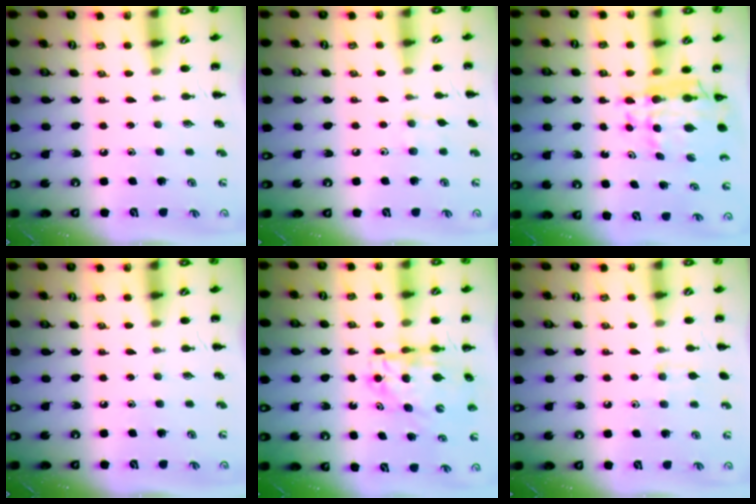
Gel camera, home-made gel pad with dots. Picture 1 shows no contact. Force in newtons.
{"total": 4.3, "press": 4.0, "slide": 1.6}
{"total": 10.1, "press": 9.5, "slide": 3.5}
{"total": 0.0}
{"total": 6.4, "press": 6.2, "slide": 1.3}
{"total": 6.9, "press": 6.6, "slide": 2.0}